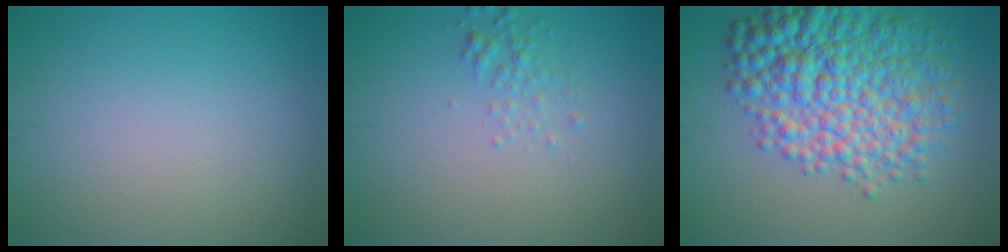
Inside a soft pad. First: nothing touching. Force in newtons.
{"total": 1.3, "press": 1.3, "slide": 0.0}
{"total": 9.7, "press": 9.7, "slide": 0.1}